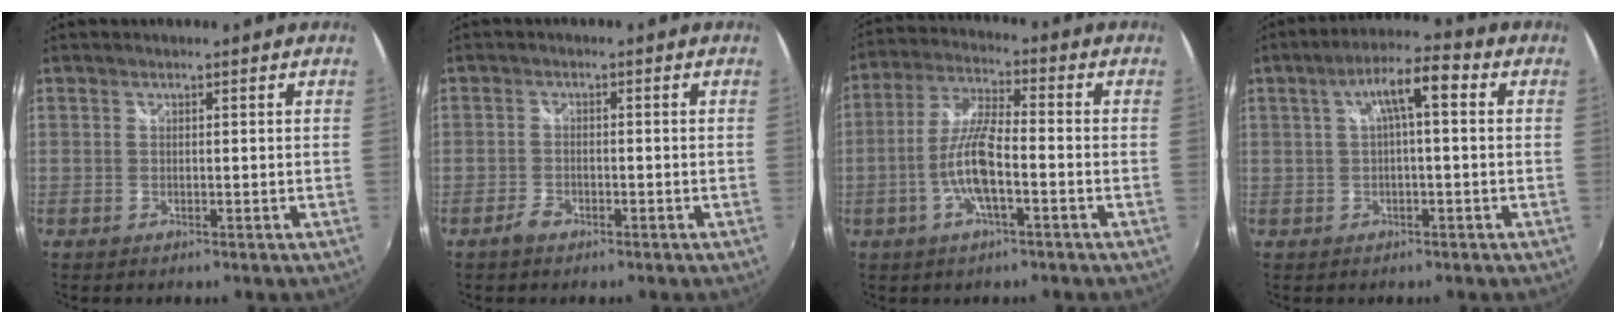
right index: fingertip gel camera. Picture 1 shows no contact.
{"total": 2.5, "force": [-1.9, 1.2, 1.2], "torque": [-0.031, -0.001, -0.037]}
{"total": 9.3, "force": [-3.2, 1.8, 8.5], "torque": [-0.178, 0.002, -0.061]}
{"total": 7.2, "force": [1.3, 1.6, 6.9], "torque": [-0.123, 0.023, 0.024]}